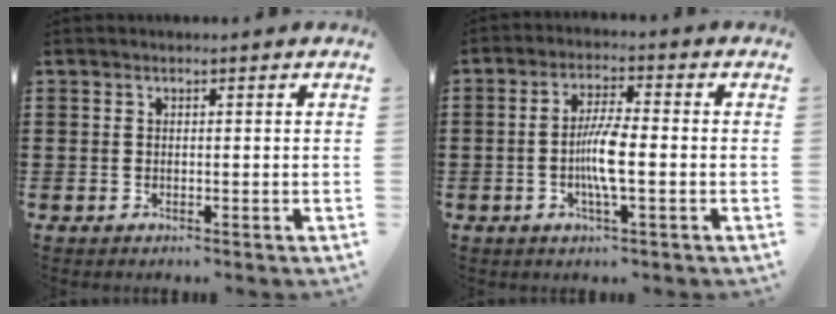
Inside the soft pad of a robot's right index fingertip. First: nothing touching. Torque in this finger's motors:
{"motor_torque": [0.71, 0.31, 0.27, 0.13]}